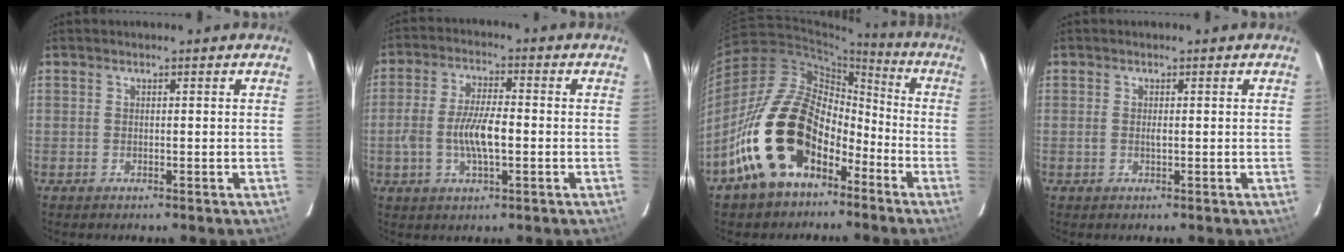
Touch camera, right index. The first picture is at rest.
{"total": 8.5, "force": [-1.7, 3.0, 7.8], "torque": [-0.155, 0.003, -0.031]}
{"total": 19.9, "force": [-10.3, 12.7, 11.4], "torque": [-0.229, 0.011, -0.170]}
{"total": 1.0, "force": [-0.1, 0.4, 1.0], "torque": [-0.020, -0.001, -0.003]}